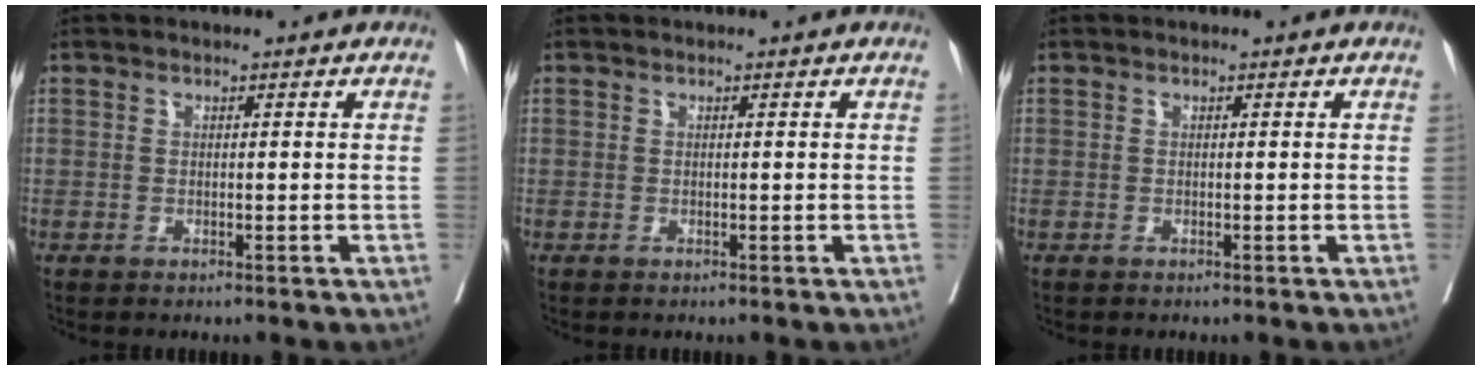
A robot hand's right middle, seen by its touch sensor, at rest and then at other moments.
{"total": 0.0}
{"total": 0.0}